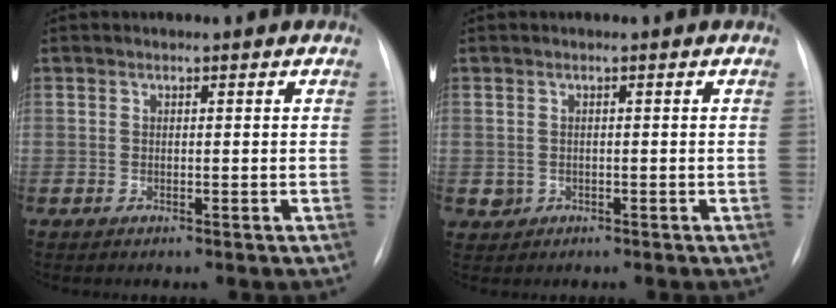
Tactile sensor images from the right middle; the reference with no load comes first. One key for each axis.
{"total": 1.4, "fx": -0.3, "fy": 1.4, "fz": 0.2, "tx": -0.002, "ty": 0.003, "tz": 0.000}